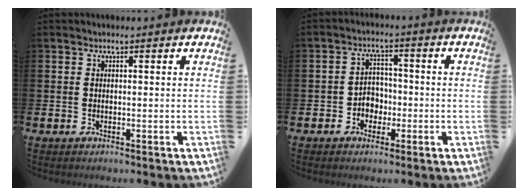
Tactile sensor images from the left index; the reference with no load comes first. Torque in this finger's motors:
{"motor_torque": [0.12, 0.18, 0.06, 0.01]}